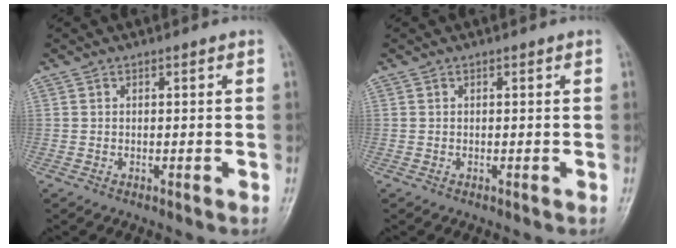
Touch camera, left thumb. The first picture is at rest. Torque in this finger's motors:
{"motor_torque": [0.00, 0.00, -0.01, -0.01, 0.00]}